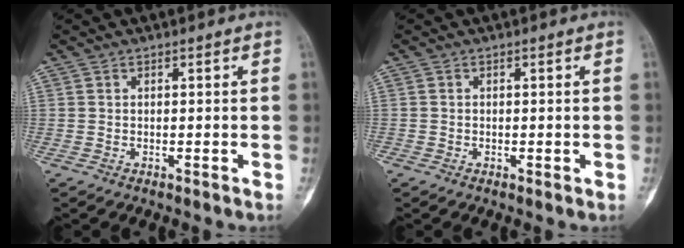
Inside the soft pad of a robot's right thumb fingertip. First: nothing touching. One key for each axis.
{"total": 0.6, "fx": -0.2, "fy": 0.5, "fz": 0.3, "tx": 0.000, "ty": 0.001, "tz": -0.005}